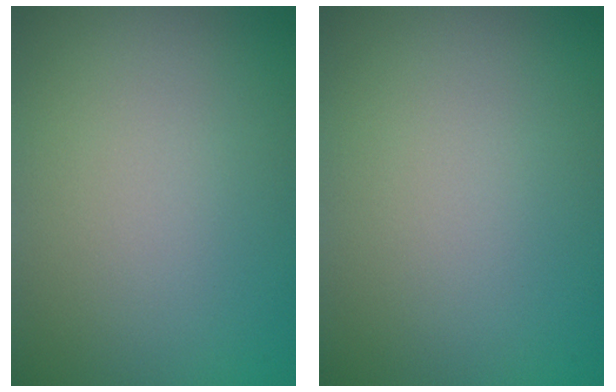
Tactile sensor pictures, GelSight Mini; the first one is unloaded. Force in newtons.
{"total": 0.0}